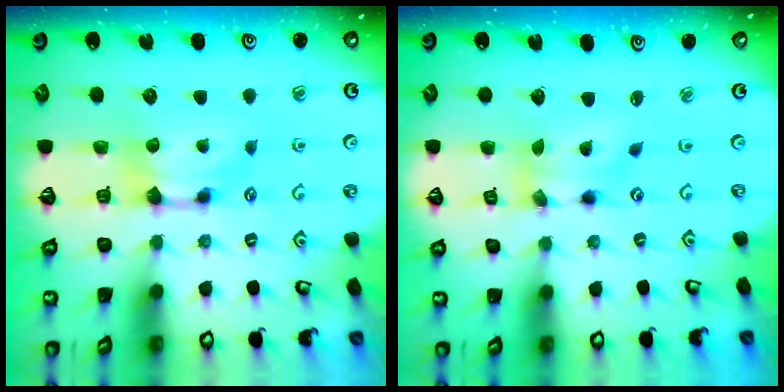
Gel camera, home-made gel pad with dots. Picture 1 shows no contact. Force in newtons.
{"total": 2.7, "press": 2.3, "slide": 1.4}